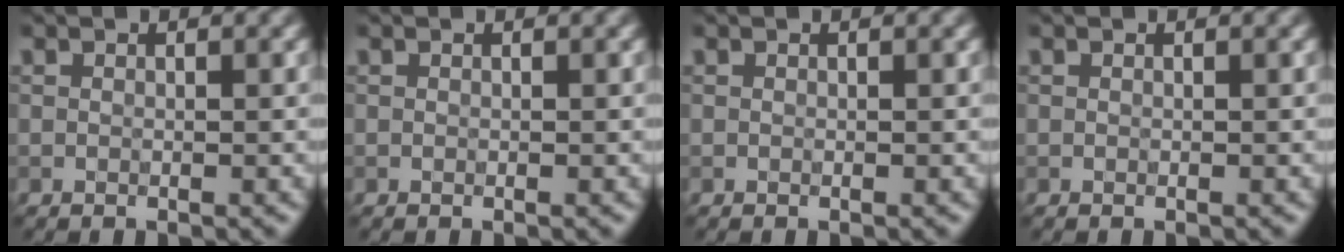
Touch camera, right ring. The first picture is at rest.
{"total": 0.0}
{"total": 0.0}
{"total": 0.0}